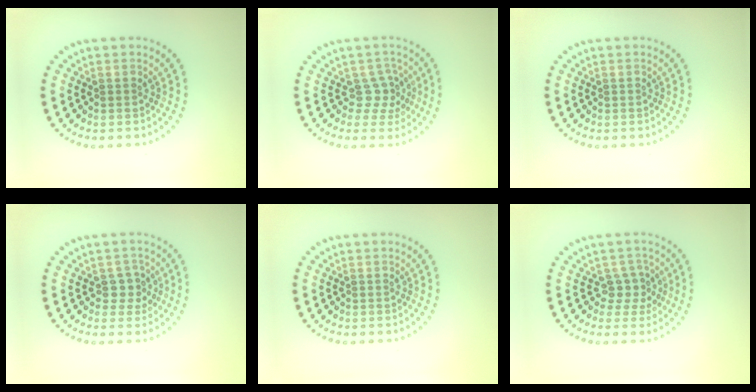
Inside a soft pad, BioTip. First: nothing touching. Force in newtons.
{"total": 2.1, "press": 1.5, "slide": 1.5}
{"total": 0.0}
{"total": 1.8, "press": 1.6, "slide": 0.7}
{"total": 0.0}
{"total": 2.1, "press": 1.5, "slide": 1.4}